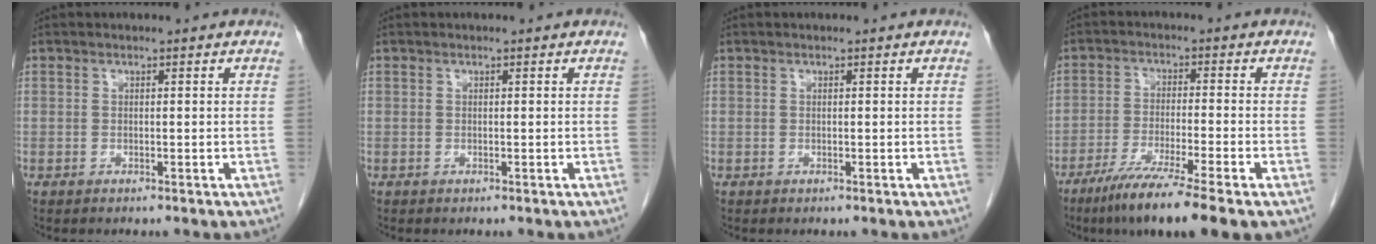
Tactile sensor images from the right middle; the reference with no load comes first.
{"total": 0.0}
{"total": 0.0}
{"total": 10.3, "force": [-7.0, -0.7, 7.6], "torque": [-0.134, -0.032, -0.116]}